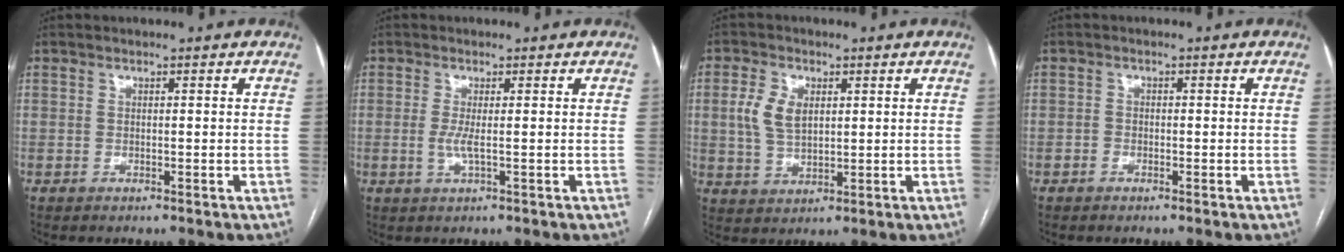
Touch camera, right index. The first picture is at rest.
{"total": 2.2, "force": [-0.1, 0.1, 2.2], "torque": [-0.052, -0.004, -0.001]}
{"total": 5.9, "force": [1.4, 3.5, 4.5], "torque": [-0.105, 0.010, 0.030]}
{"total": 0.9, "force": [-0.6, 0.7, 0.1], "torque": [0.000, 0.004, -0.014]}